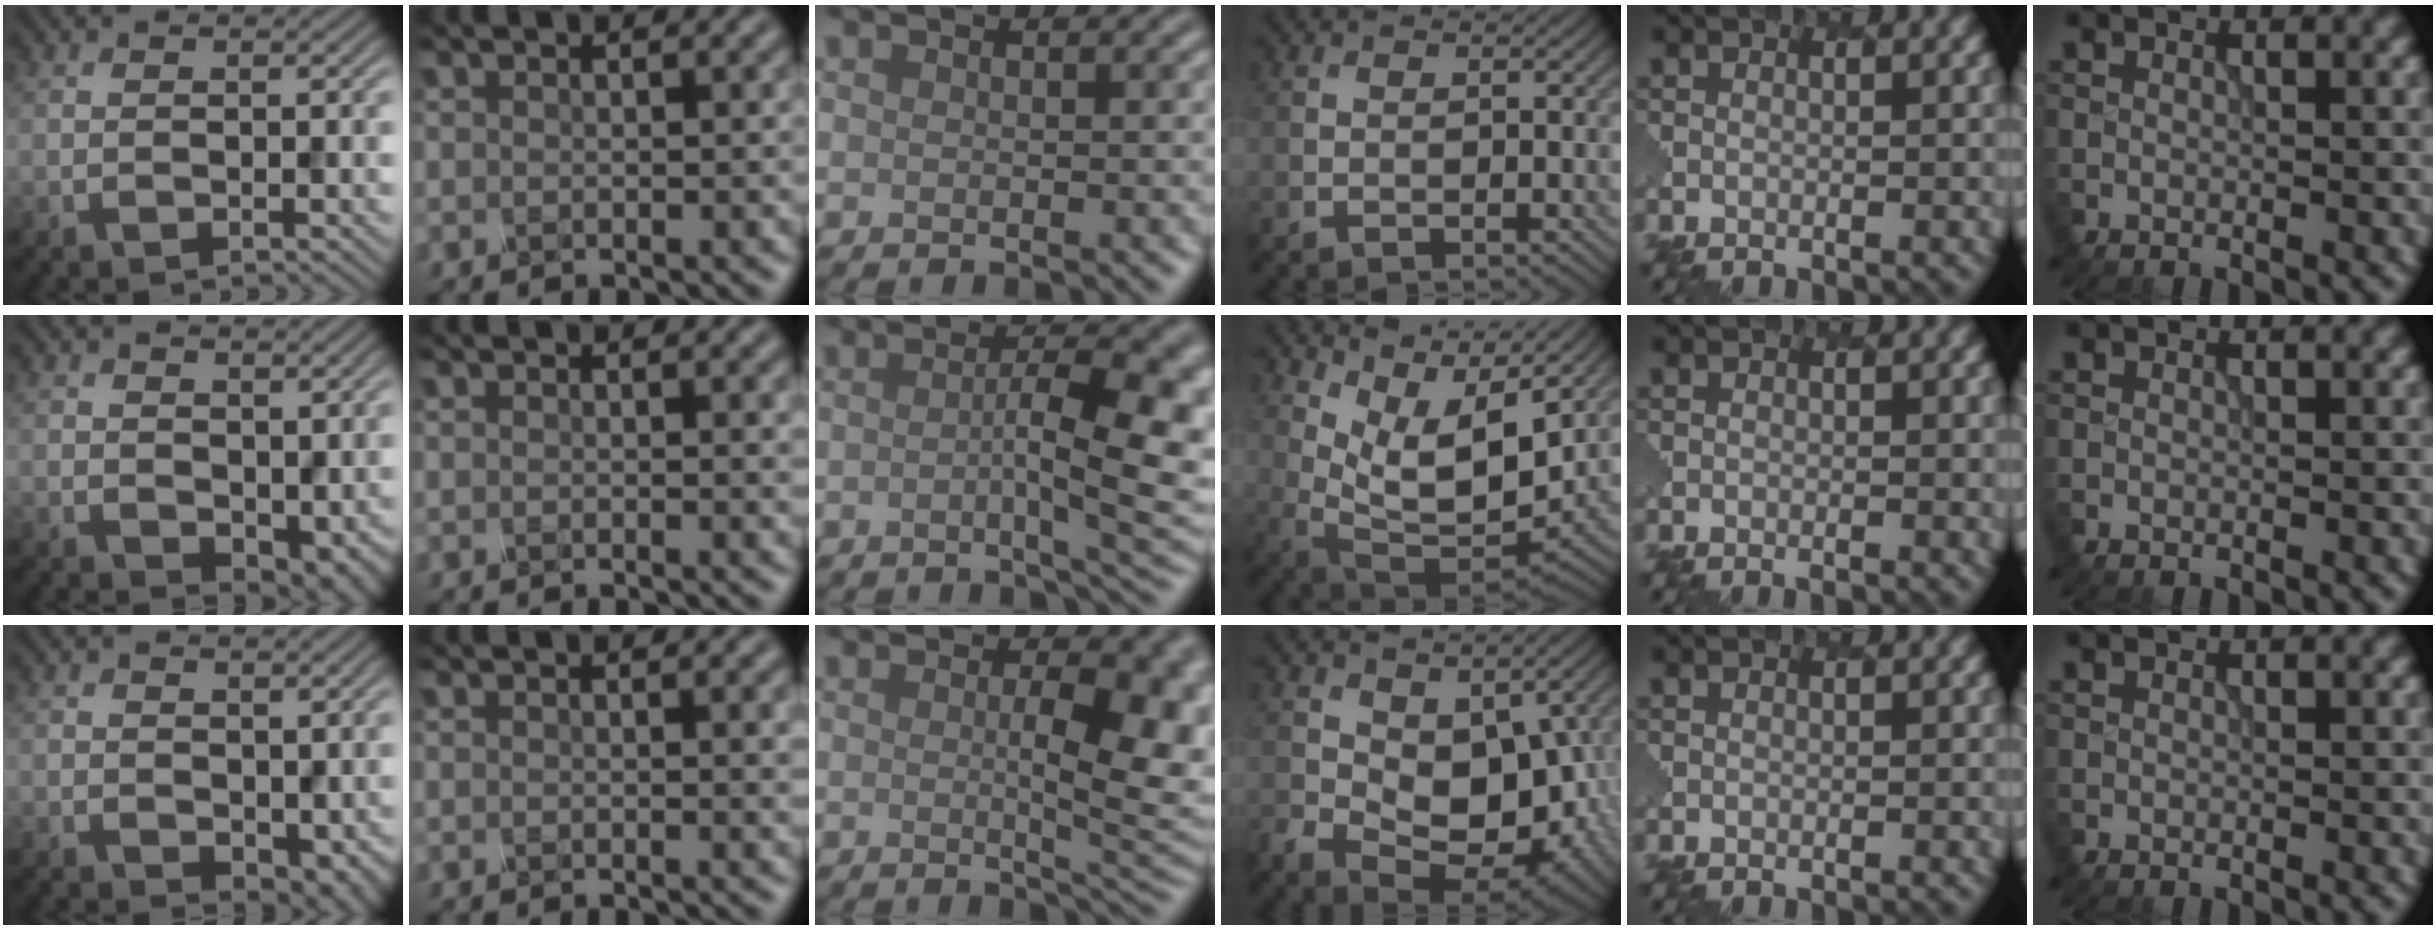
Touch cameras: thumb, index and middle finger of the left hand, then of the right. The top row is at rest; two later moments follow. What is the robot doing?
{"motion": "screw", "object": "spray bottle"}